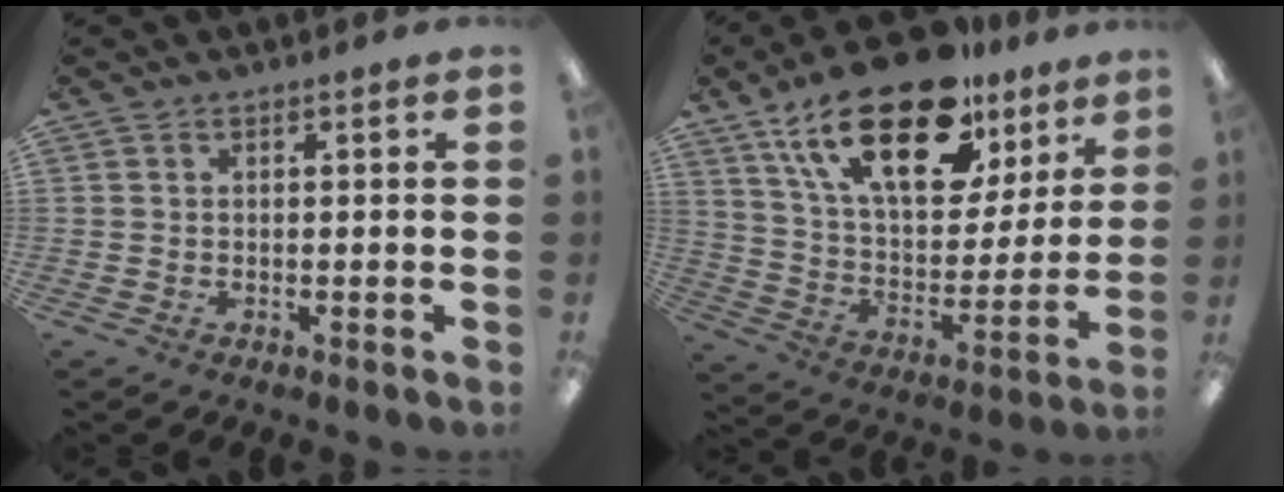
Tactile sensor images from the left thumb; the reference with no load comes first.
{"total": 25.2, "force": [15.9, 11.2, 16.0], "torque": [-0.289, -0.084, 0.273]}